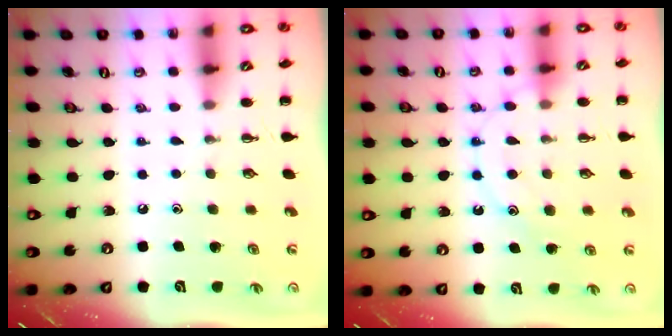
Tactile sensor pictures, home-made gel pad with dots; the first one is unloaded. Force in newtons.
{"total": 11.7, "press": 11.7, "slide": 0.7}